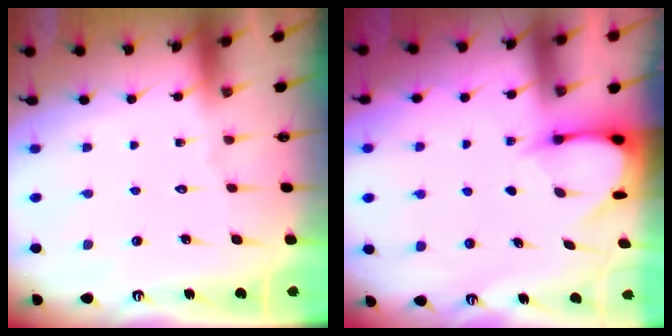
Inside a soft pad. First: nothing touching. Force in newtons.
{"total": 3.7, "press": 3.6, "slide": 0.4}